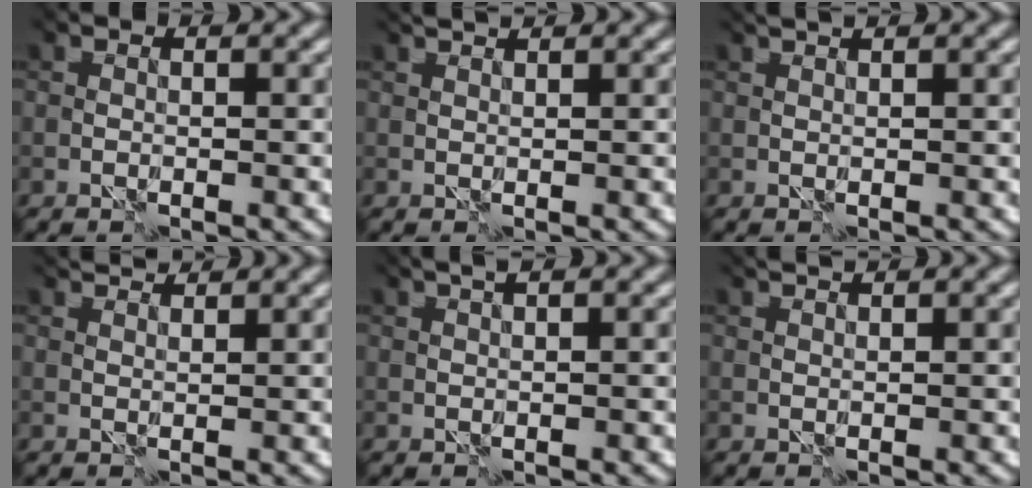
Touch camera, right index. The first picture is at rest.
{"total": 2.5, "force": [2.4, 0.0, 0.7], "torque": [-0.015, 0.006, 0.035]}
{"total": 1.9, "force": [1.8, -0.3, 0.4], "torque": [-0.013, 0.003, 0.028]}
{"total": 3.9, "force": [3.7, 0.4, 1.1], "torque": [-0.025, 0.007, 0.064]}
{"total": 1.6, "force": [1.3, -0.2, 0.8], "torque": [-0.002, 0.014, 0.018]}
{"total": 2.5, "force": [2.4, 0.0, 0.7], "torque": [-0.014, 0.006, 0.035]}